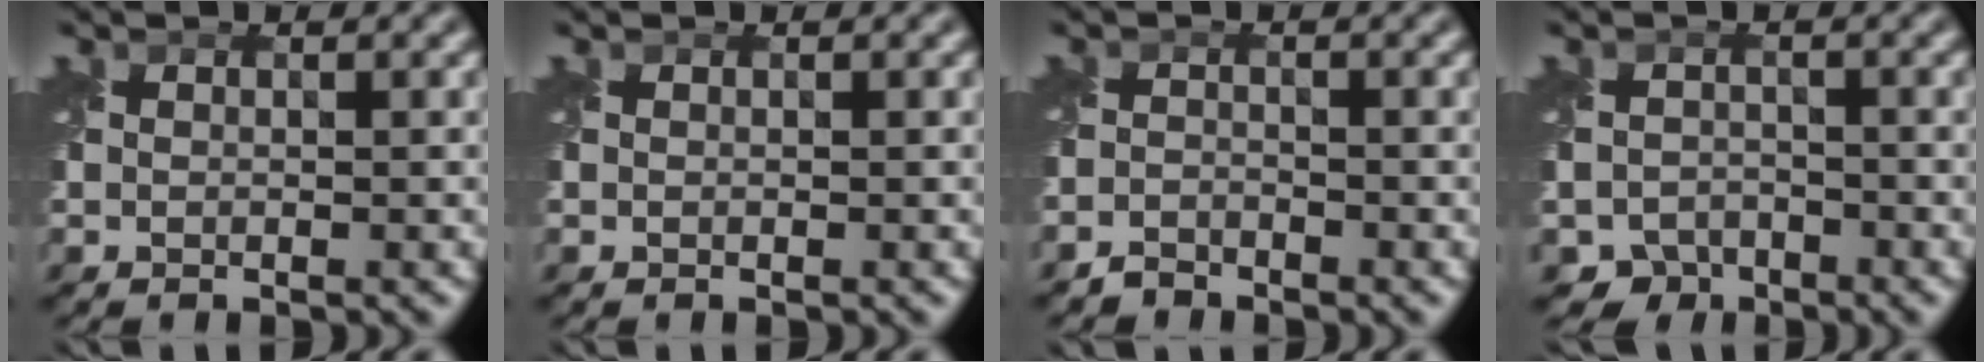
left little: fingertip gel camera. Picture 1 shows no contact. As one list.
[{"total": 0.0}, {"total": 1.5, "force": [-1.4, 0.4, -0.1], "torque": [0.004, 0.000, -0.034]}, {"total": 3.1, "force": [-2.4, 1.9, 0.1], "torque": [0.012, -0.003, -0.045]}]